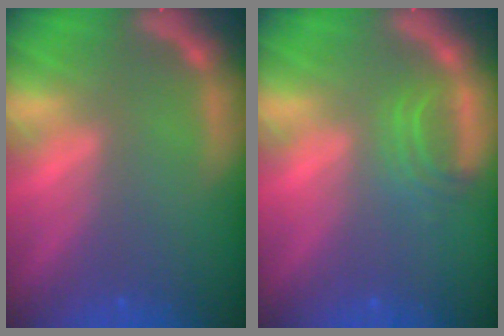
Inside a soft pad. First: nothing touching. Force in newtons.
{"total": 2.5}